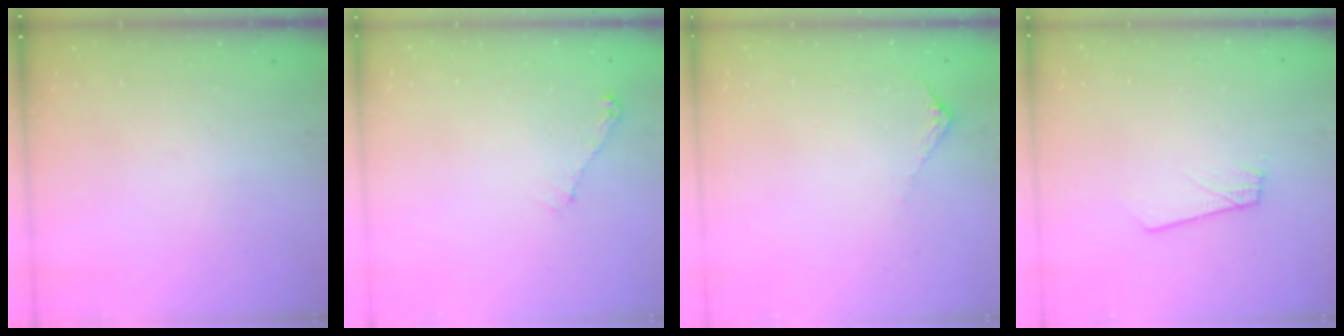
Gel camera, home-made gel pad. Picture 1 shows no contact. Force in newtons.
{"total": 5.3, "press": 5.2, "slide": 0.8}
{"total": 5.8, "press": 5.8, "slide": 0.8}
{"total": 1.8, "press": 1.8, "slide": 0.1}